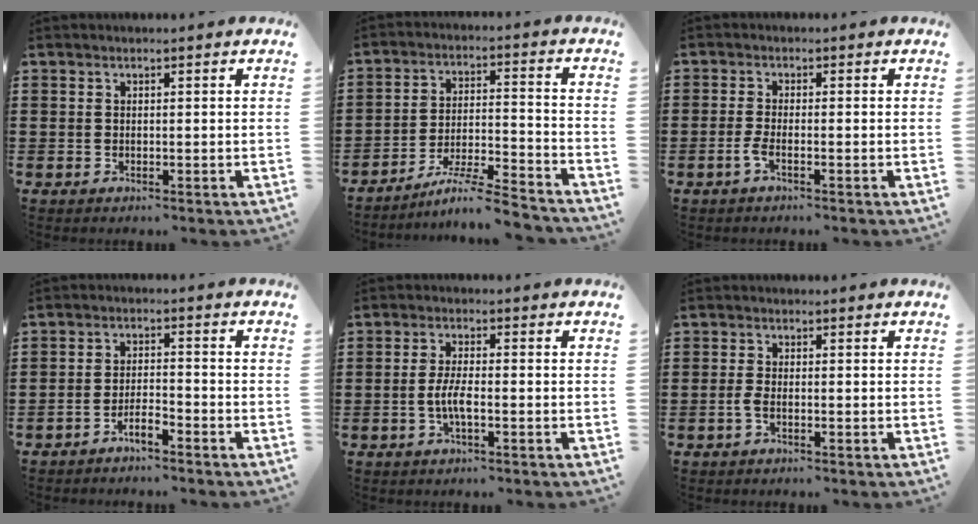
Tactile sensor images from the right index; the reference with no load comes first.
{"total": 7.4, "force": [-6.5, -0.2, 3.5], "torque": [-0.066, -0.007, -0.126]}
{"total": 2.2, "force": [-1.2, 0.2, 1.8], "torque": [-0.054, -0.009, -0.028]}
{"total": 2.8, "force": [-2.5, 0.4, 1.2], "torque": [-0.033, 0.007, -0.052]}
{"total": 4.0, "force": [-1.2, 0.6, 3.7], "torque": [-0.088, -0.010, -0.027]}
{"total": 1.7, "force": [-0.8, 0.2, 1.5], "torque": [-0.043, -0.010, -0.017]}